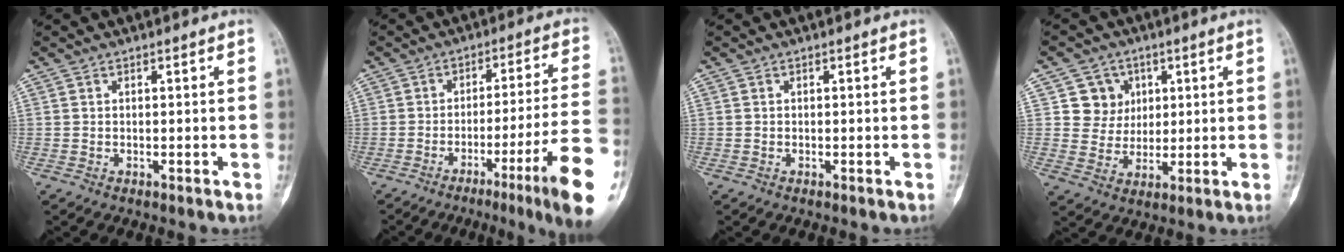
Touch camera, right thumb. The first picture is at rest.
{"total": 17.2, "force": [-8.2, 0.2, 15.1], "torque": [-0.180, 0.035, -0.119]}
{"total": 0.0}
{"total": 7.1, "force": [2.4, 6.6, 1.0], "torque": [0.022, -0.004, 0.041]}